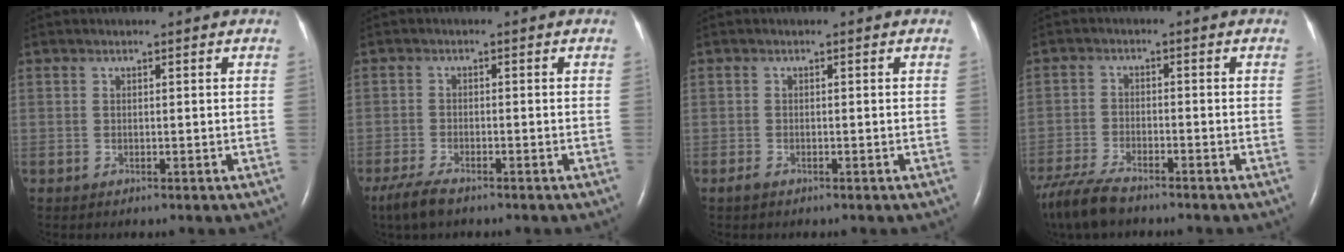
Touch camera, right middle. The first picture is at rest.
{"total": 4.3, "force": [-3.2, 1.0, 2.7], "torque": [-0.064, -0.011, -0.058]}
{"total": 0.9, "force": [-0.7, 0.3, 0.5], "torque": [-0.017, -0.002, -0.013]}
{"total": 8.0, "force": [-6.6, 1.7, 4.1], "torque": [-0.085, -0.023, -0.122]}